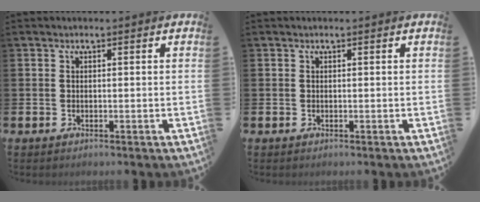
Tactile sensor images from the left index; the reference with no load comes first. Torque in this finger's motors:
{"motor_torque": [-0.13, 0.21, -0.02, 0.00]}